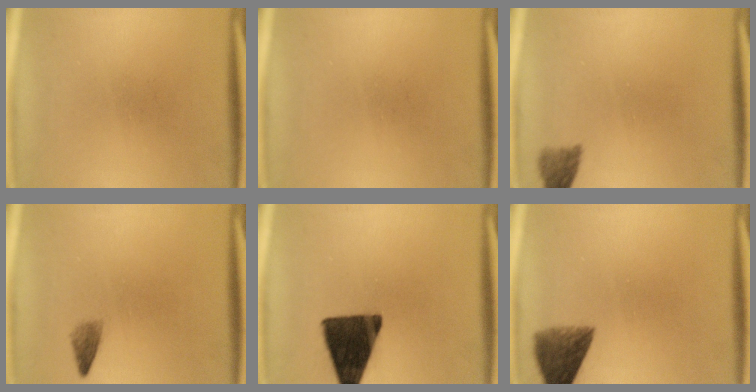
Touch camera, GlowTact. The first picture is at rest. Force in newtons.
{"total": 0.0}
{"total": 2.5}
{"total": 1.6}
{"total": 14.7}
{"total": 6.3}